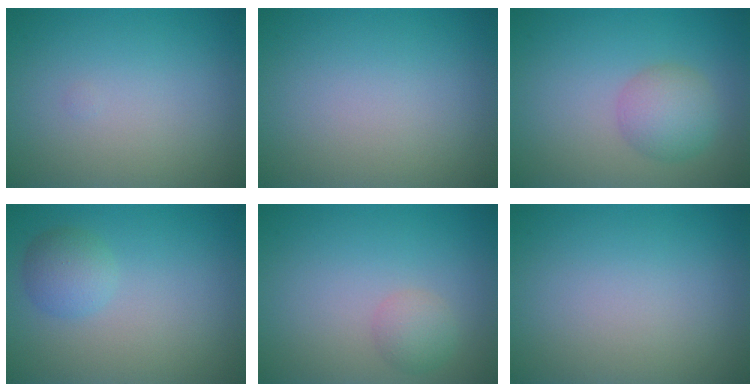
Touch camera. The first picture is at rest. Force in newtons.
{"total": 0.0}
{"total": 3.3, "press": 3.3, "slide": 0.1}
{"total": 2.2, "press": 2.2, "slide": 0.1}
{"total": 1.7, "press": 1.7, "slide": 0.1}
{"total": 0.0}